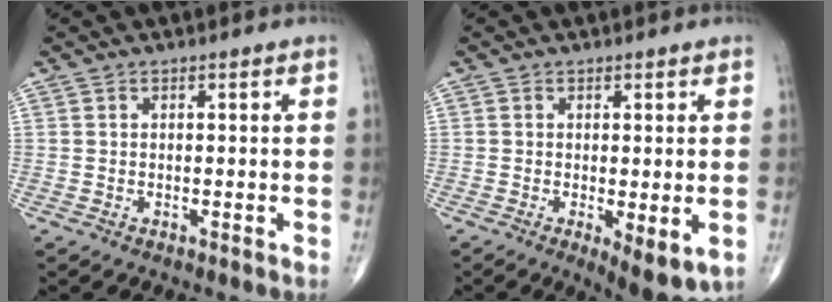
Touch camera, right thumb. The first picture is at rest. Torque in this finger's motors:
{"motor_torque": [-0.36, 0.12, 0.03, -0.17, 0.05]}